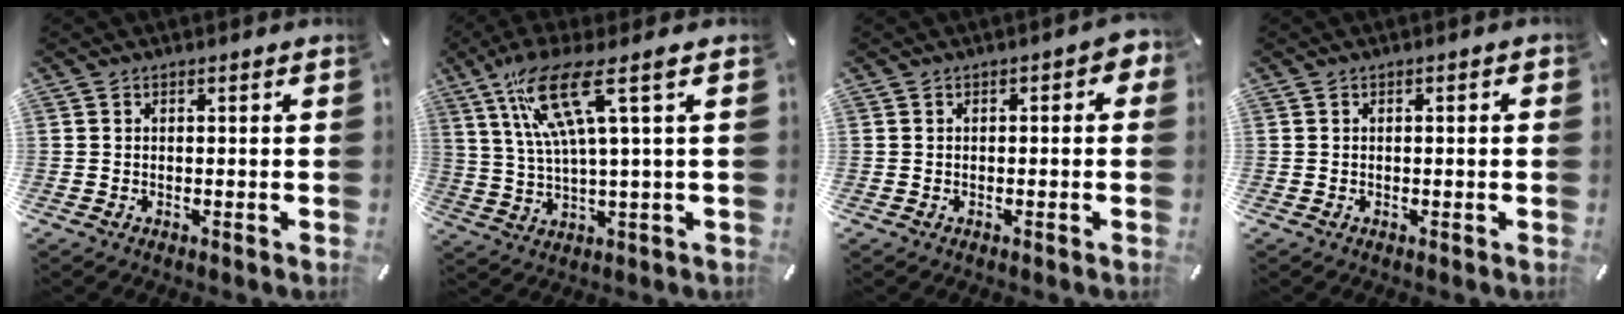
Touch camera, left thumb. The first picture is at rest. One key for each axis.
{"total": 14.7, "fx": 5.2, "fy": 2.4, "fz": 13.5, "tx": -0.279, "ty": -0.006, "tz": 0.081}
{"total": 2.3, "fx": -0.3, "fy": 1.0, "fz": 2.0, "tx": -0.028, "ty": 0.003, "tz": -0.008}
{"total": 1.0, "fx": -0.1, "fy": 0.2, "fz": 1.0, "tx": -0.017, "ty": 0.001, "tz": -0.002}